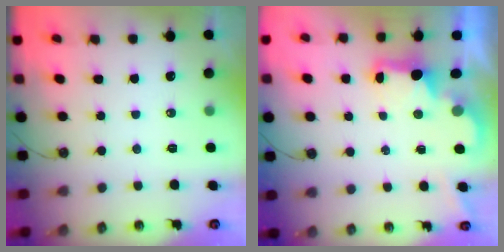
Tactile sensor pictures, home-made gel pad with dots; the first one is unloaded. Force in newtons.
{"total": 2.3, "press": 2.2, "slide": 0.8}